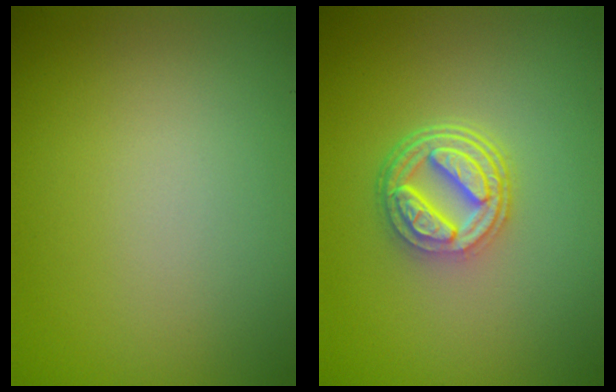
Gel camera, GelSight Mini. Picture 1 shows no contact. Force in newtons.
{"total": 4.9, "press": 3.7, "slide": 3.3}